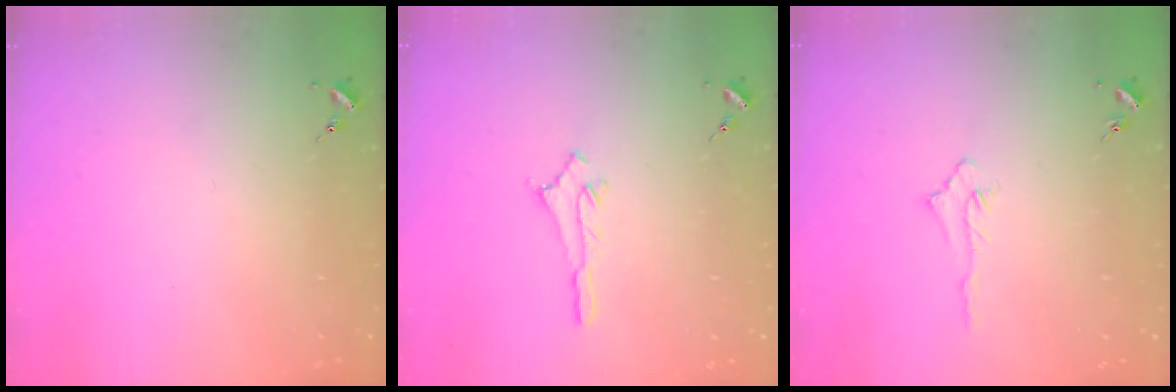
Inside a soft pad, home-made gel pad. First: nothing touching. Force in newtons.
{"total": 2.9, "press": 2.9, "slide": 0.2}
{"total": 3.4, "press": 3.4, "slide": 0.4}